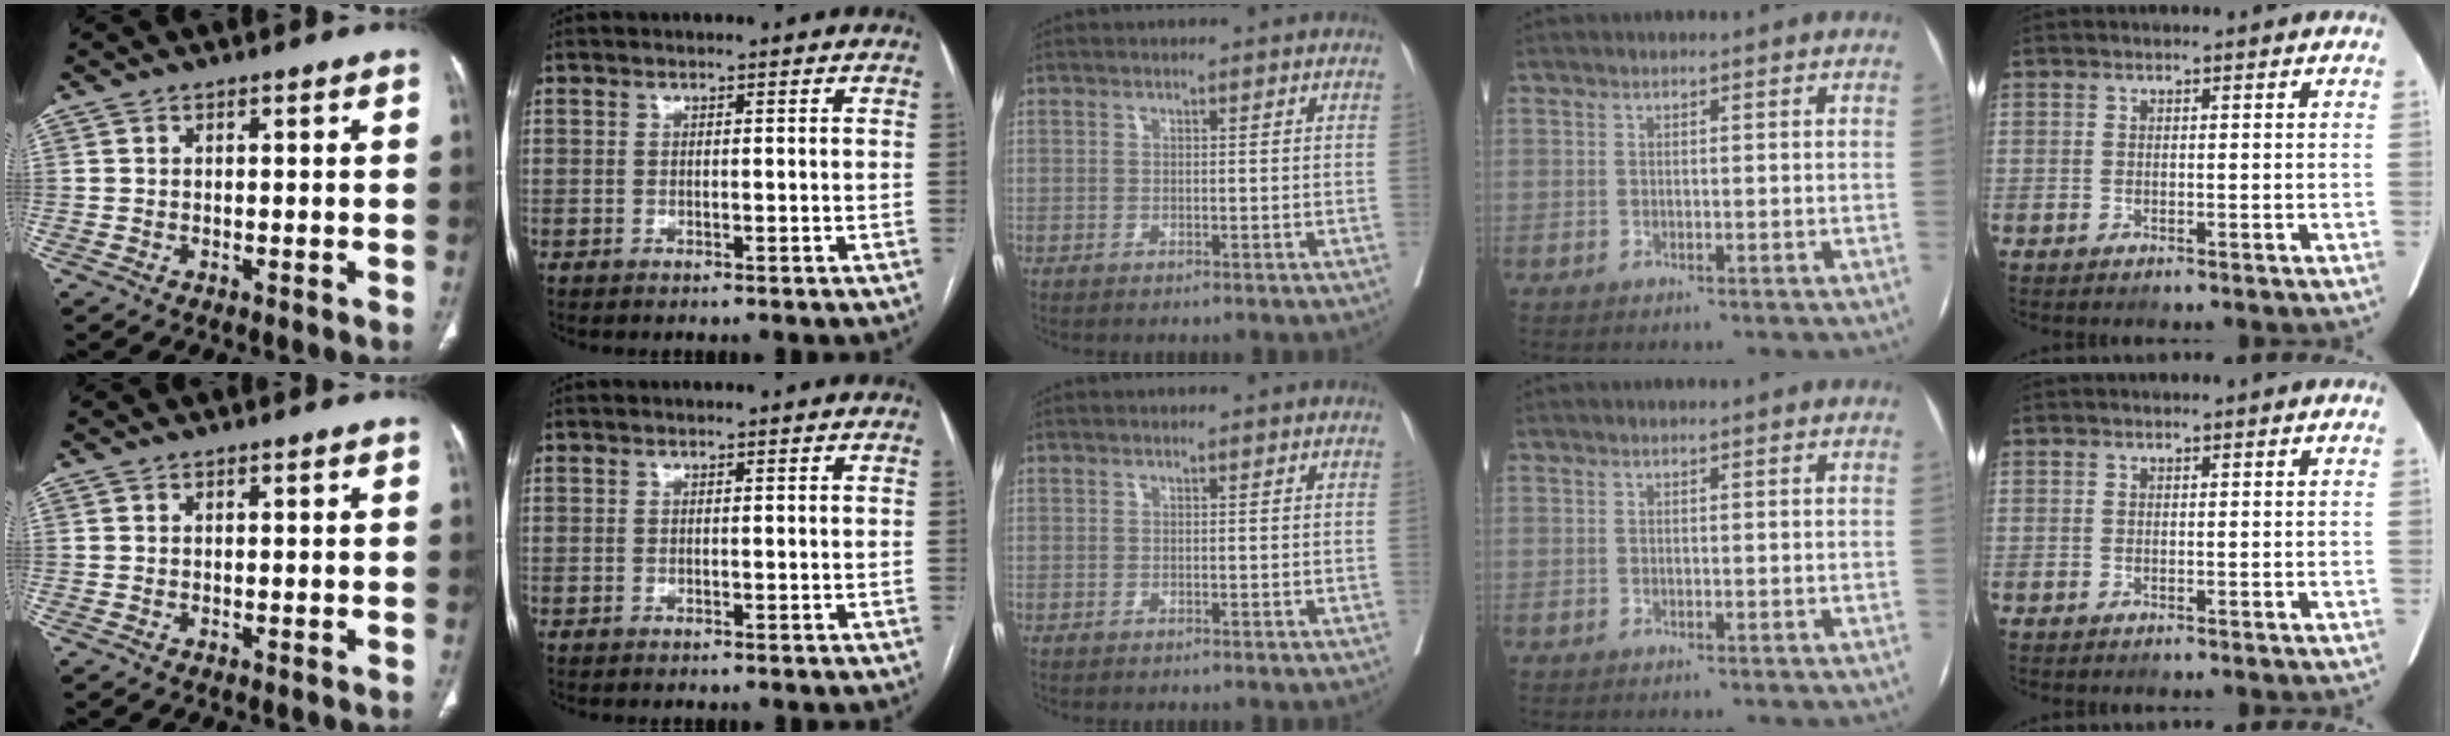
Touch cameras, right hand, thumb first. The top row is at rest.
{}